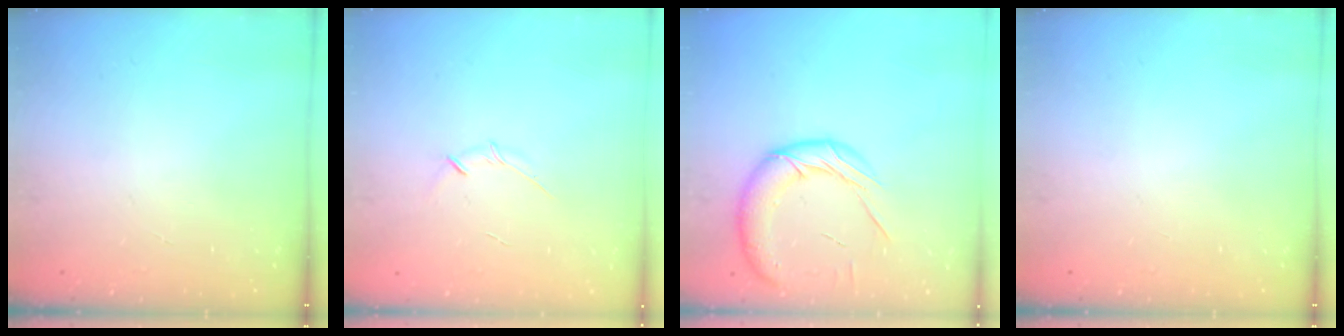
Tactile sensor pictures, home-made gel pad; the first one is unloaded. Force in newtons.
{"total": 3.5, "press": 3.4, "slide": 0.8}
{"total": 15.9, "press": 15.7, "slide": 1.9}
{"total": 0.0}